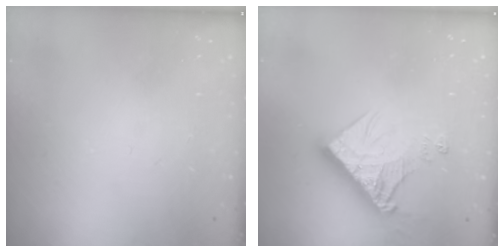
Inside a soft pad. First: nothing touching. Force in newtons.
{"total": 13.9, "press": 13.8, "slide": 1.5}